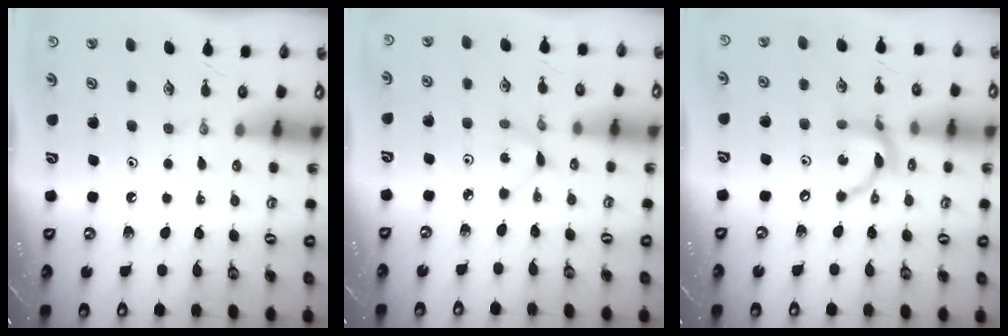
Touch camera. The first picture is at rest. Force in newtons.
{"total": 1.2, "press": 1.2, "slide": 0.1}
{"total": 10.4, "press": 10.4, "slide": 0.5}